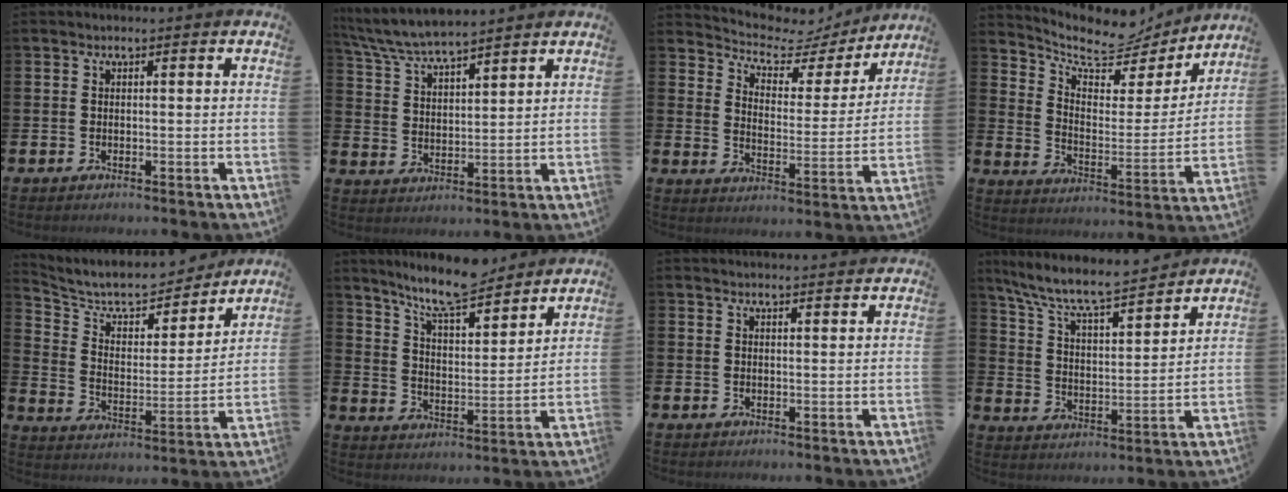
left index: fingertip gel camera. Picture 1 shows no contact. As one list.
[{"total": 6.1, "force": [6.0, 0.4, 1.4], "torque": [-0.050, -0.031, 0.108]}, {"total": 5.8, "force": [5.1, 2.4, 1.4], "torque": [-0.056, -0.043, 0.081]}, {"total": 8.7, "force": [7.7, 3.0, 2.5], "torque": [-0.081, -0.060, 0.132]}, {"total": 8.6, "force": [7.5, 3.3, 2.7], "torque": [-0.079, -0.058, 0.125]}, {"total": 9.4, "force": [8.7, 1.5, 3.3], "torque": [-0.091, -0.050, 0.157]}, {"total": 1.4, "force": [1.4, 0.0, -0.1], "torque": [0.013, -0.012, 0.023]}, {"total": 8.6, "force": [7.9, 1.3, 3.2], "torque": [-0.098, -0.056, 0.135]}]